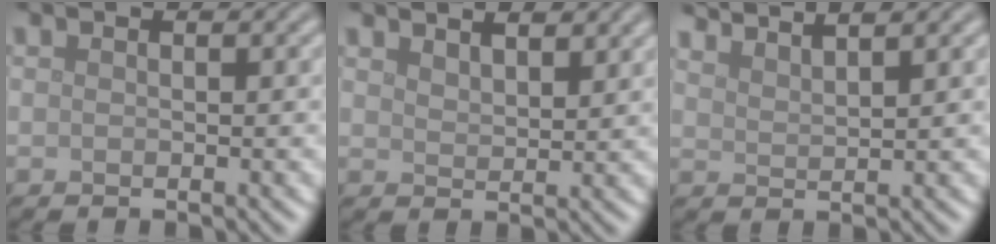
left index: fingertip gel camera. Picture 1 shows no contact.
{"total": 2.9, "force": [2.5, 0.8, 1.2], "torque": [-0.018, 0.003, 0.040]}
{"total": 4.4, "force": [4.0, 0.9, 1.5], "torque": [-0.001, 0.014, 0.041]}